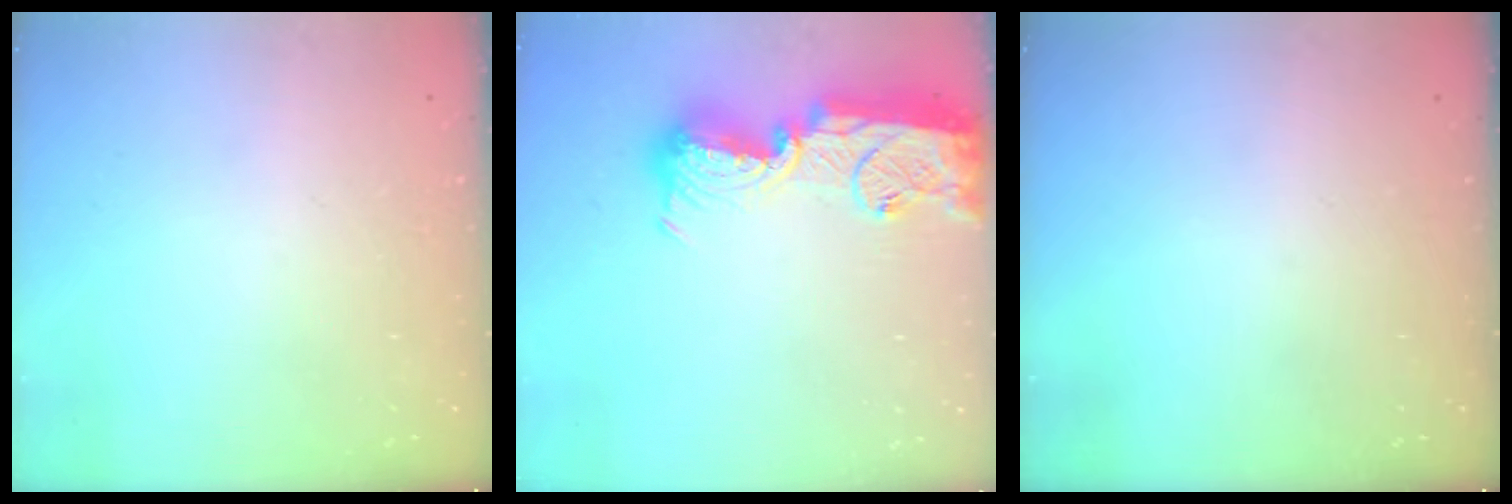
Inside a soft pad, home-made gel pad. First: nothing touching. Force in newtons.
{"total": 18.1, "press": 18.0, "slide": 1.2}
{"total": 0.0}